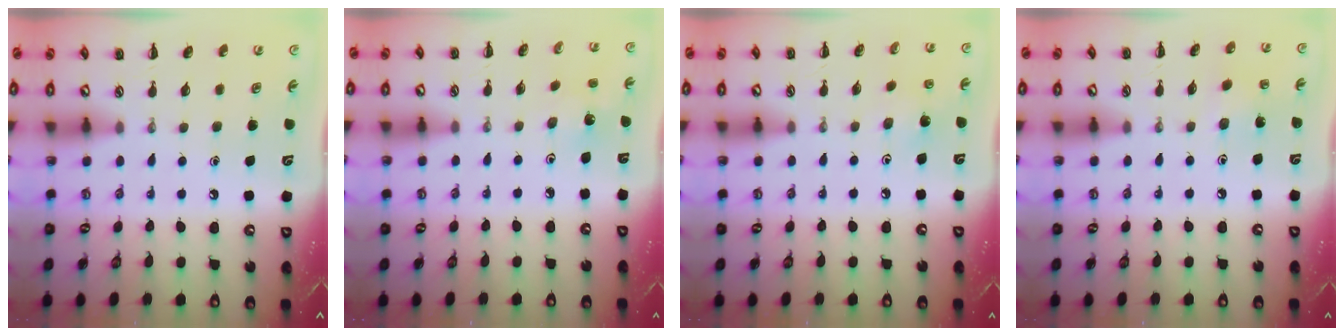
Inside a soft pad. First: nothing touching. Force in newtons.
{"total": 1.4, "press": 1.2, "slide": 0.6}
{"total": 3.5, "press": 3.3, "slide": 1.1}
{"total": 2.4, "press": 2.2, "slide": 0.8}